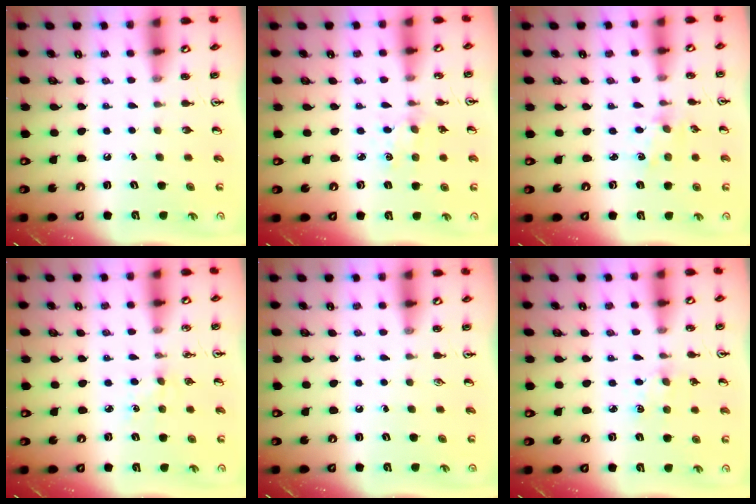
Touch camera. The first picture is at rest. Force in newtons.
{"total": 2.5, "press": 2.5, "slide": 0.5}
{"total": 1.2, "press": 1.2, "slide": 0.2}
{"total": 3.6, "press": 3.5, "slide": 0.5}
{"total": 0.0}
{"total": 3.6, "press": 3.6, "slide": 0.4}